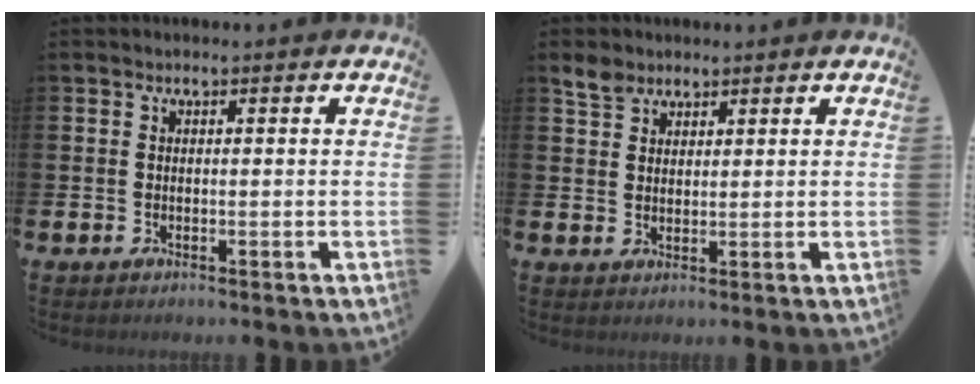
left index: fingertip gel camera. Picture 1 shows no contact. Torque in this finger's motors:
{"motor_torque": [0.30, 0.23, 0.05, 0.01]}